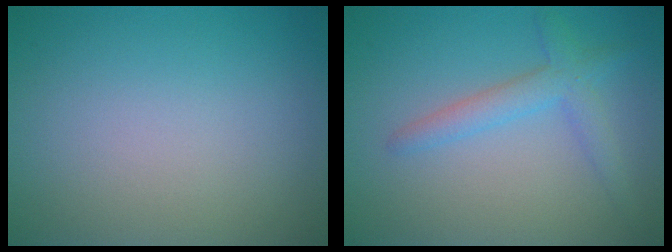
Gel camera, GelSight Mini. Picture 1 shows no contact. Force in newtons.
{"total": 2.7, "press": 2.7, "slide": 0.0}